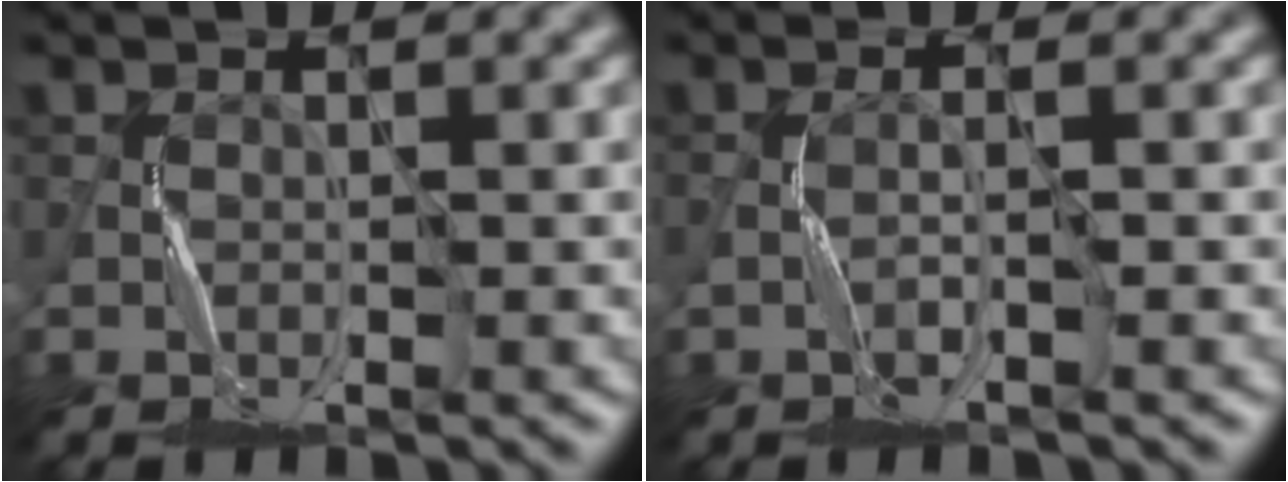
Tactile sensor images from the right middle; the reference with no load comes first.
{"total": 1.1, "force": [-0.4, -0.7, 0.8], "torque": [-0.015, 0.003, -0.011]}